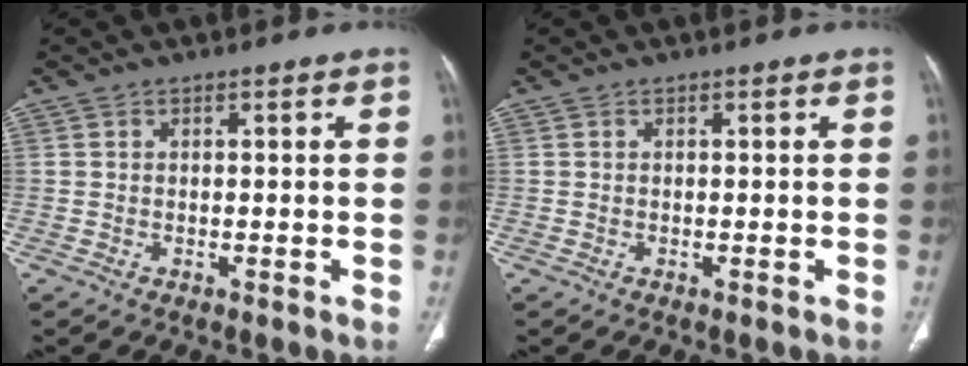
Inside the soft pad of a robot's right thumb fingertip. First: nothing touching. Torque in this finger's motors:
{"motor_torque": [0.00, 0.00, -0.07, 0.04, 0.00]}